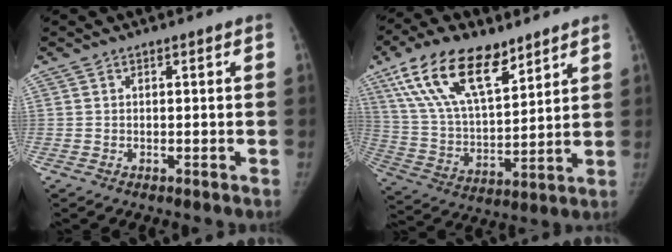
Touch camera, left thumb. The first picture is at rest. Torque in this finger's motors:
{"motor_torque": [0.93, -0.25, 1.62, -1.15, 0.40]}